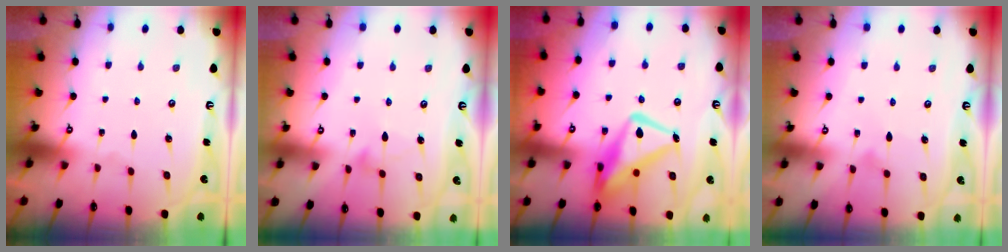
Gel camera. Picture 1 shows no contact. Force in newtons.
{"total": 5.5, "press": 5.5, "slide": 0.4}
{"total": 14.7, "press": 14.6, "slide": 1.3}
{"total": 8.5, "press": 8.5, "slide": 0.4}